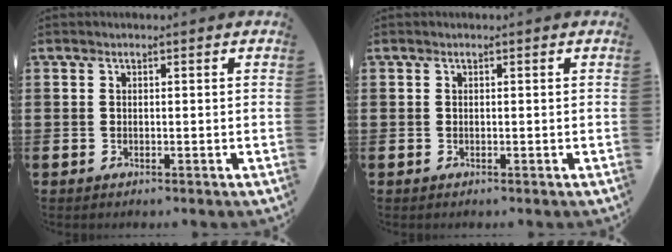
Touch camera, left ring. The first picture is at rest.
{"total": 0.0}